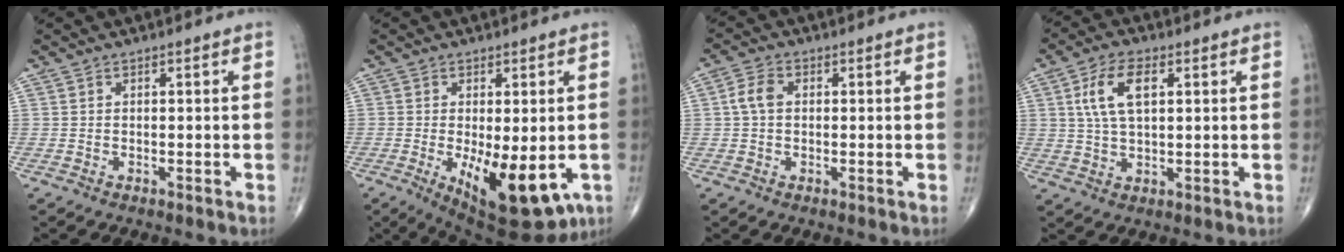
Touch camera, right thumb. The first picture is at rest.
{"total": 14.3, "force": [-3.9, 5.7, 12.5], "torque": [-0.173, -0.021, -0.039]}
{"total": 3.8, "force": [0.3, 2.6, 2.7], "torque": [-0.057, 0.010, 0.002]}
{"total": 8.4, "force": [2.5, 4.1, 6.9], "torque": [-0.133, 0.003, 0.049]}